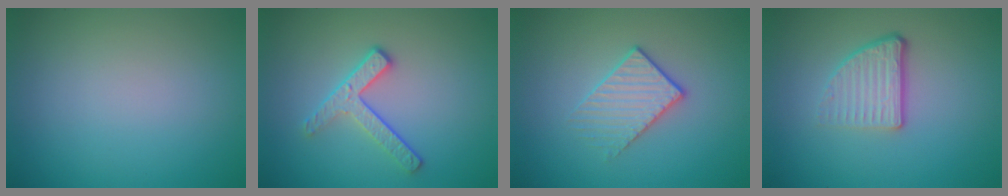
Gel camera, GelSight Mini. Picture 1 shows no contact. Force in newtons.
{"total": 2.8, "press": 2.4, "slide": 1.4}
{"total": 2.2, "press": 1.9, "slide": 1.2}
{"total": 3.8, "press": 2.4, "slide": 2.9}